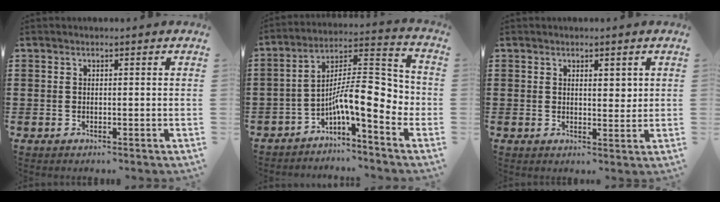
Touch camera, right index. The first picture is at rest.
{"total": 11.1, "force": [-3.7, 3.1, 10.0], "torque": [-0.174, -0.017, -0.072]}
{"total": 2.2, "force": [1.1, 1.0, 1.6], "torque": [-0.017, 0.000, 0.014]}